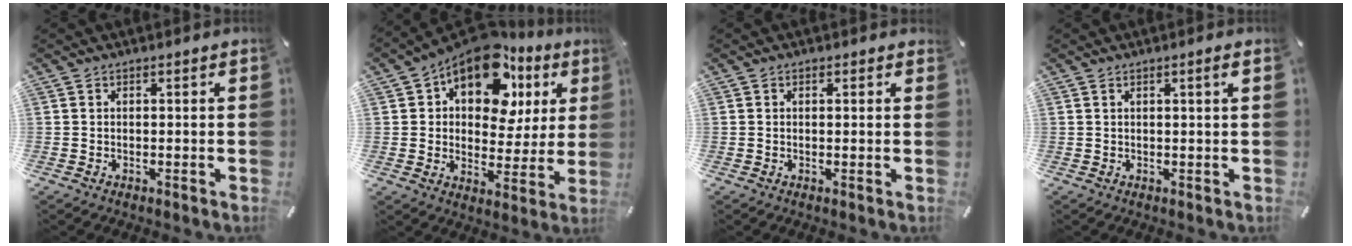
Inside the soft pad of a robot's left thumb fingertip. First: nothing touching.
{"total": 16.8, "force": [9.1, 9.6, 10.4], "torque": [-0.161, -0.048, 0.157]}
{"total": 0.7, "force": [0.3, 0.5, 0.4], "torque": [0.001, 0.000, 0.002]}
{"total": 1.8, "force": [0.7, 0.0, 1.7], "torque": [-0.033, 0.000, 0.010]}